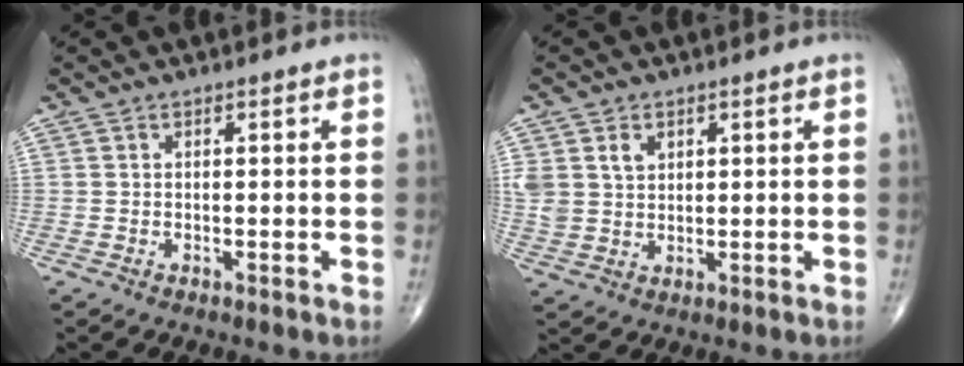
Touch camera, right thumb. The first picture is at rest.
{"total": 6.0, "force": [2.3, 4.5, 3.2], "torque": [-0.053, -0.005, 0.054]}